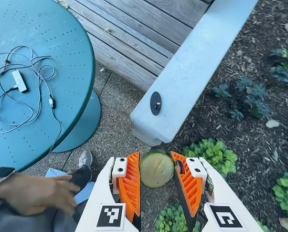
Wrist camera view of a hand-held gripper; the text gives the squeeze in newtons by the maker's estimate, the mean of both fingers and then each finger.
{"total": 10.6, "left": 10.8, "right": 10.4}